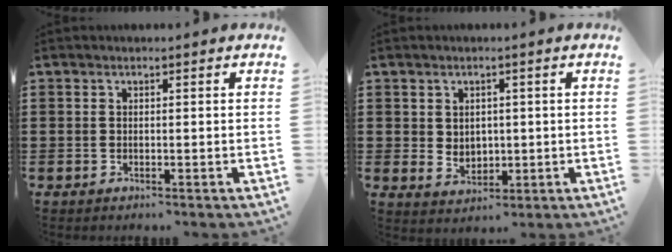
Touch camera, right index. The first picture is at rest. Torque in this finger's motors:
{"motor_torque": [2.07, 0.07, 0.06, 0.01]}